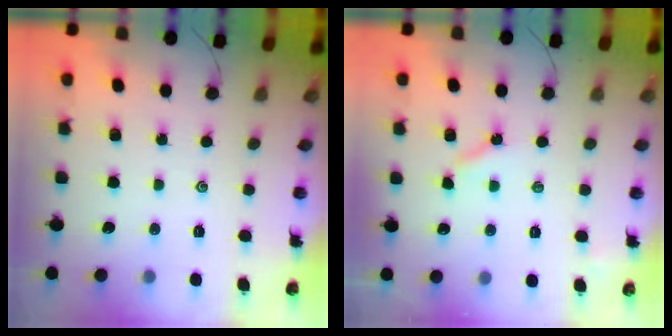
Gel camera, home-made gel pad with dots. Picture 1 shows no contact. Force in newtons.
{"total": 5.8, "press": 5.8, "slide": 0.4}